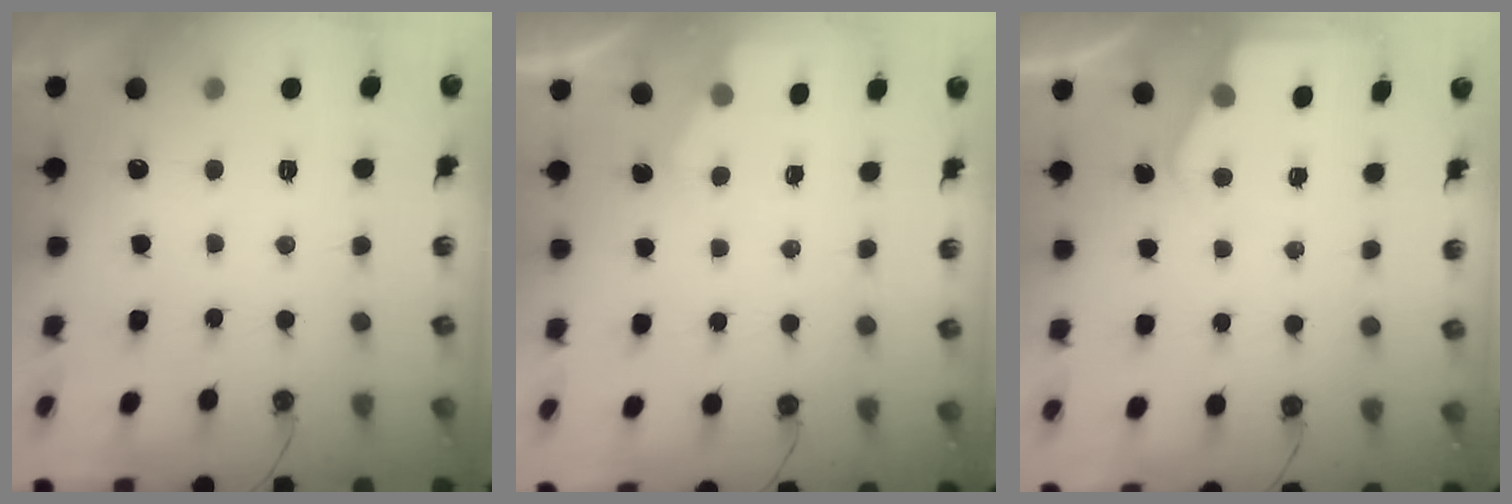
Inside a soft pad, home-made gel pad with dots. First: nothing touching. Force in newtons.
{"total": 1.8, "press": 1.8, "slide": 0.3}
{"total": 2.3, "press": 2.3, "slide": 0.4}